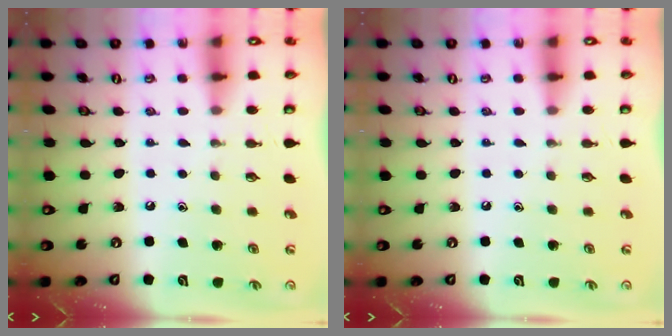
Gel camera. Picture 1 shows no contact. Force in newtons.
{"total": 0.0}